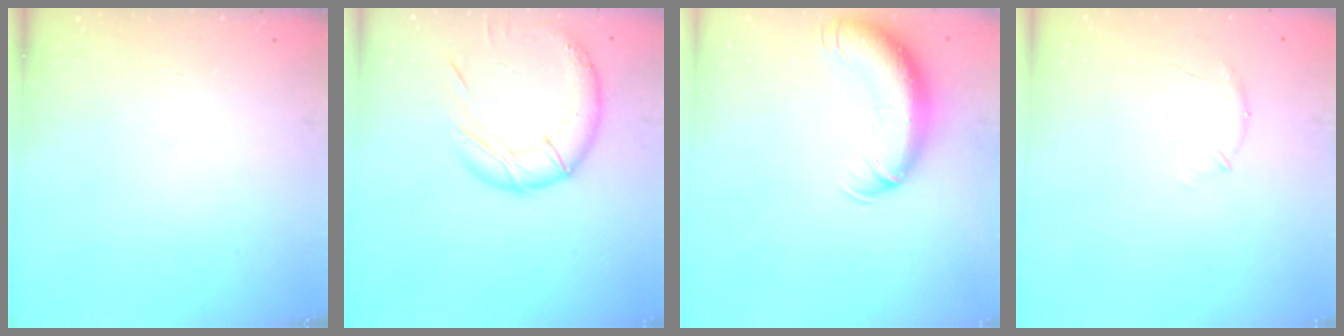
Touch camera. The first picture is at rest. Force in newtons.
{"total": 15.8, "press": 15.7, "slide": 1.7}
{"total": 13.5, "press": 13.1, "slide": 3.5}
{"total": 6.9, "press": 6.7, "slide": 1.8}